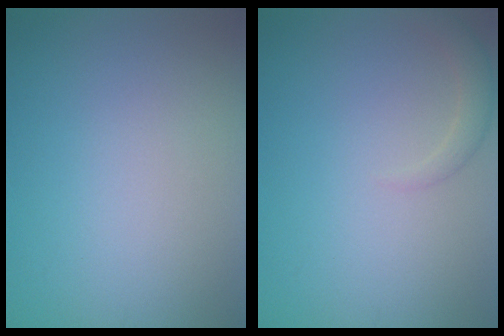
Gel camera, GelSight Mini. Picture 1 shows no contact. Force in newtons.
{"total": 1.6, "press": 1.6, "slide": 0.0}